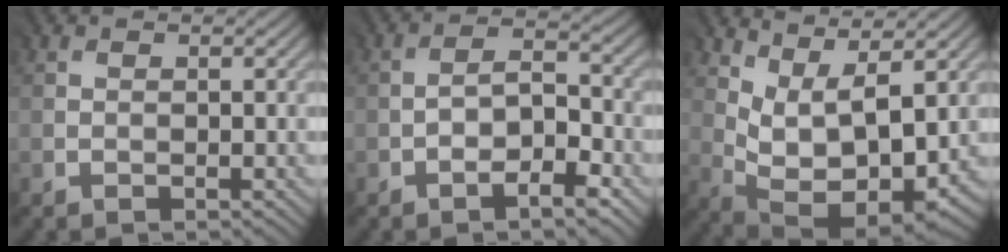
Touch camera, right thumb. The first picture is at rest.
{"total": 5.5, "force": [-3.1, 2.0, 4.1], "torque": [-0.063, 0.006, -0.052]}
{"total": 10.0, "force": [3.0, 4.9, 8.1], "torque": [-0.148, -0.008, 0.066]}